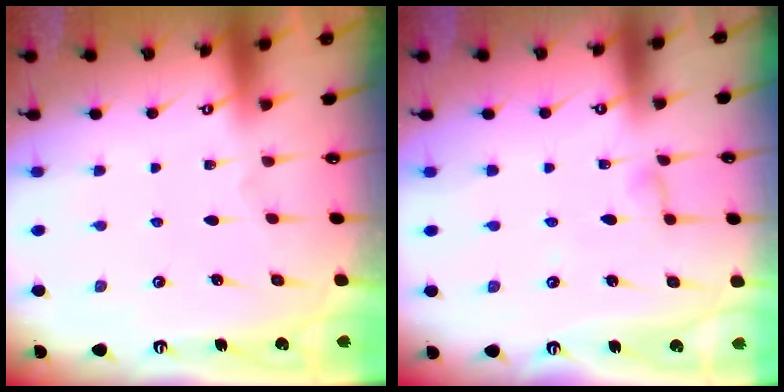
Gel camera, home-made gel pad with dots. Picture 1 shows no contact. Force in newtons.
{"total": 3.5, "press": 3.5, "slide": 0.3}